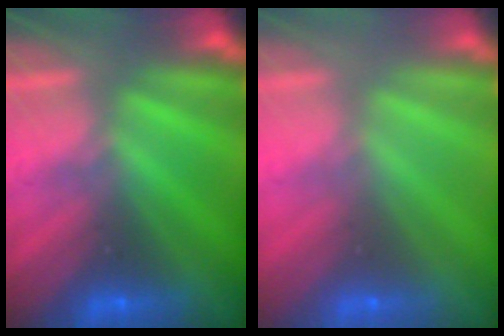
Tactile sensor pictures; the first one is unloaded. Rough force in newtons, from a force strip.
{"total": 3.0}